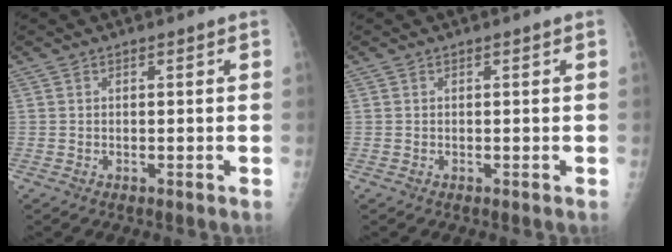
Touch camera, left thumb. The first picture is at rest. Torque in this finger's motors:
{"motor_torque": [0.00, 0.00, -0.02, -0.02, 0.00]}